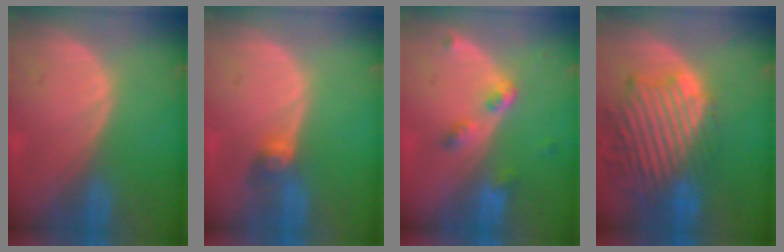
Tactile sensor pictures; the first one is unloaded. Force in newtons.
{"total": 2.7, "press": 2.7, "slide": 0.3}
{"total": 4.2, "press": 3.9, "slide": 1.6}
{"total": 13.7, "press": 11.7, "slide": 7.0}